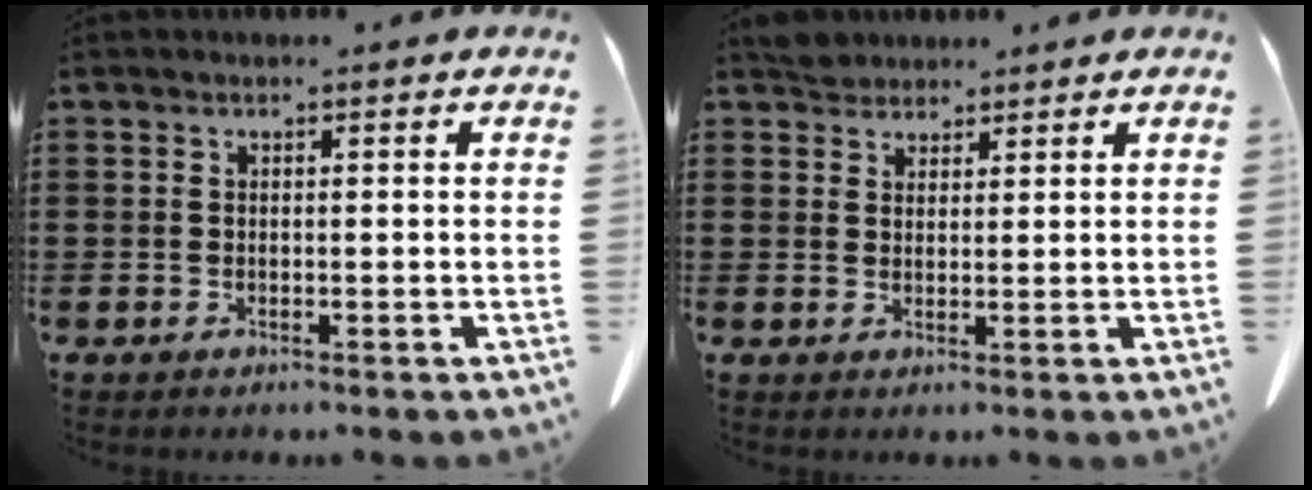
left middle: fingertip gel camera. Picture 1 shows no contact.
{"total": 2.8, "force": [2.6, 0.9, 0.2], "torque": [-0.003, 0.001, 0.050]}